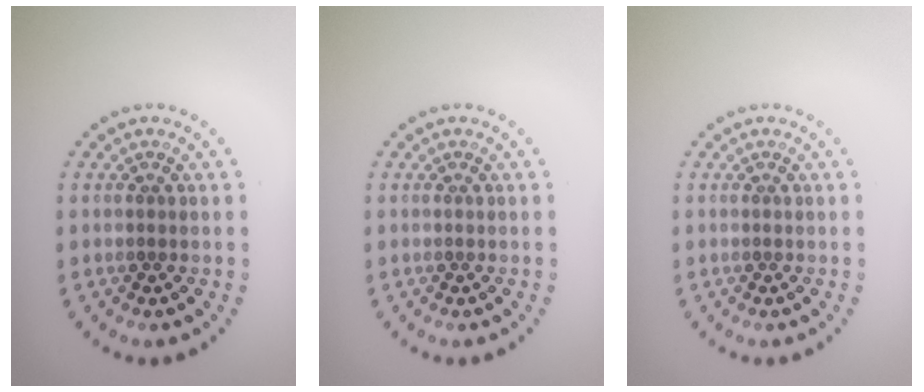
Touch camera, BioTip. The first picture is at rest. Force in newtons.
{"total": 0.0}
{"total": 0.0}